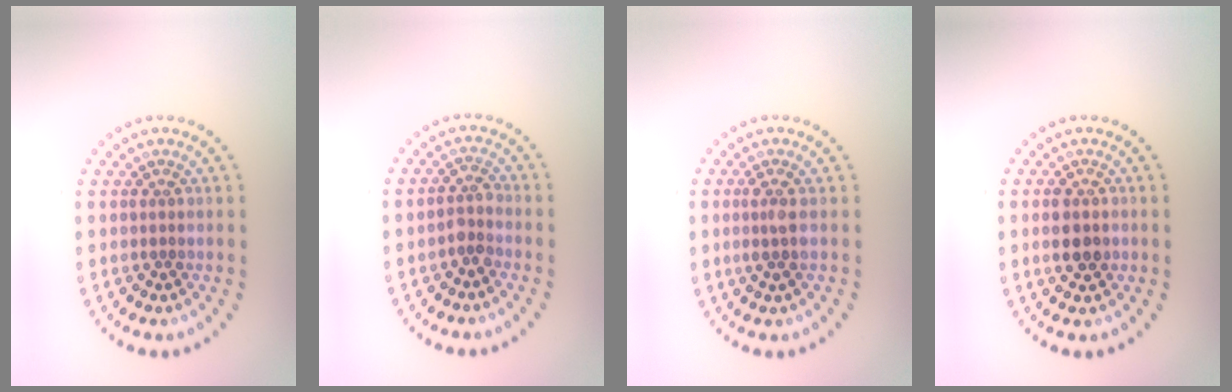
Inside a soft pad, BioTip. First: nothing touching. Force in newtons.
{"total": 1.6, "press": 1.2, "slide": 1.0}
{"total": 1.4, "press": 1.1, "slide": 0.8}
{"total": 2.7, "press": 2.7, "slide": 0.2}